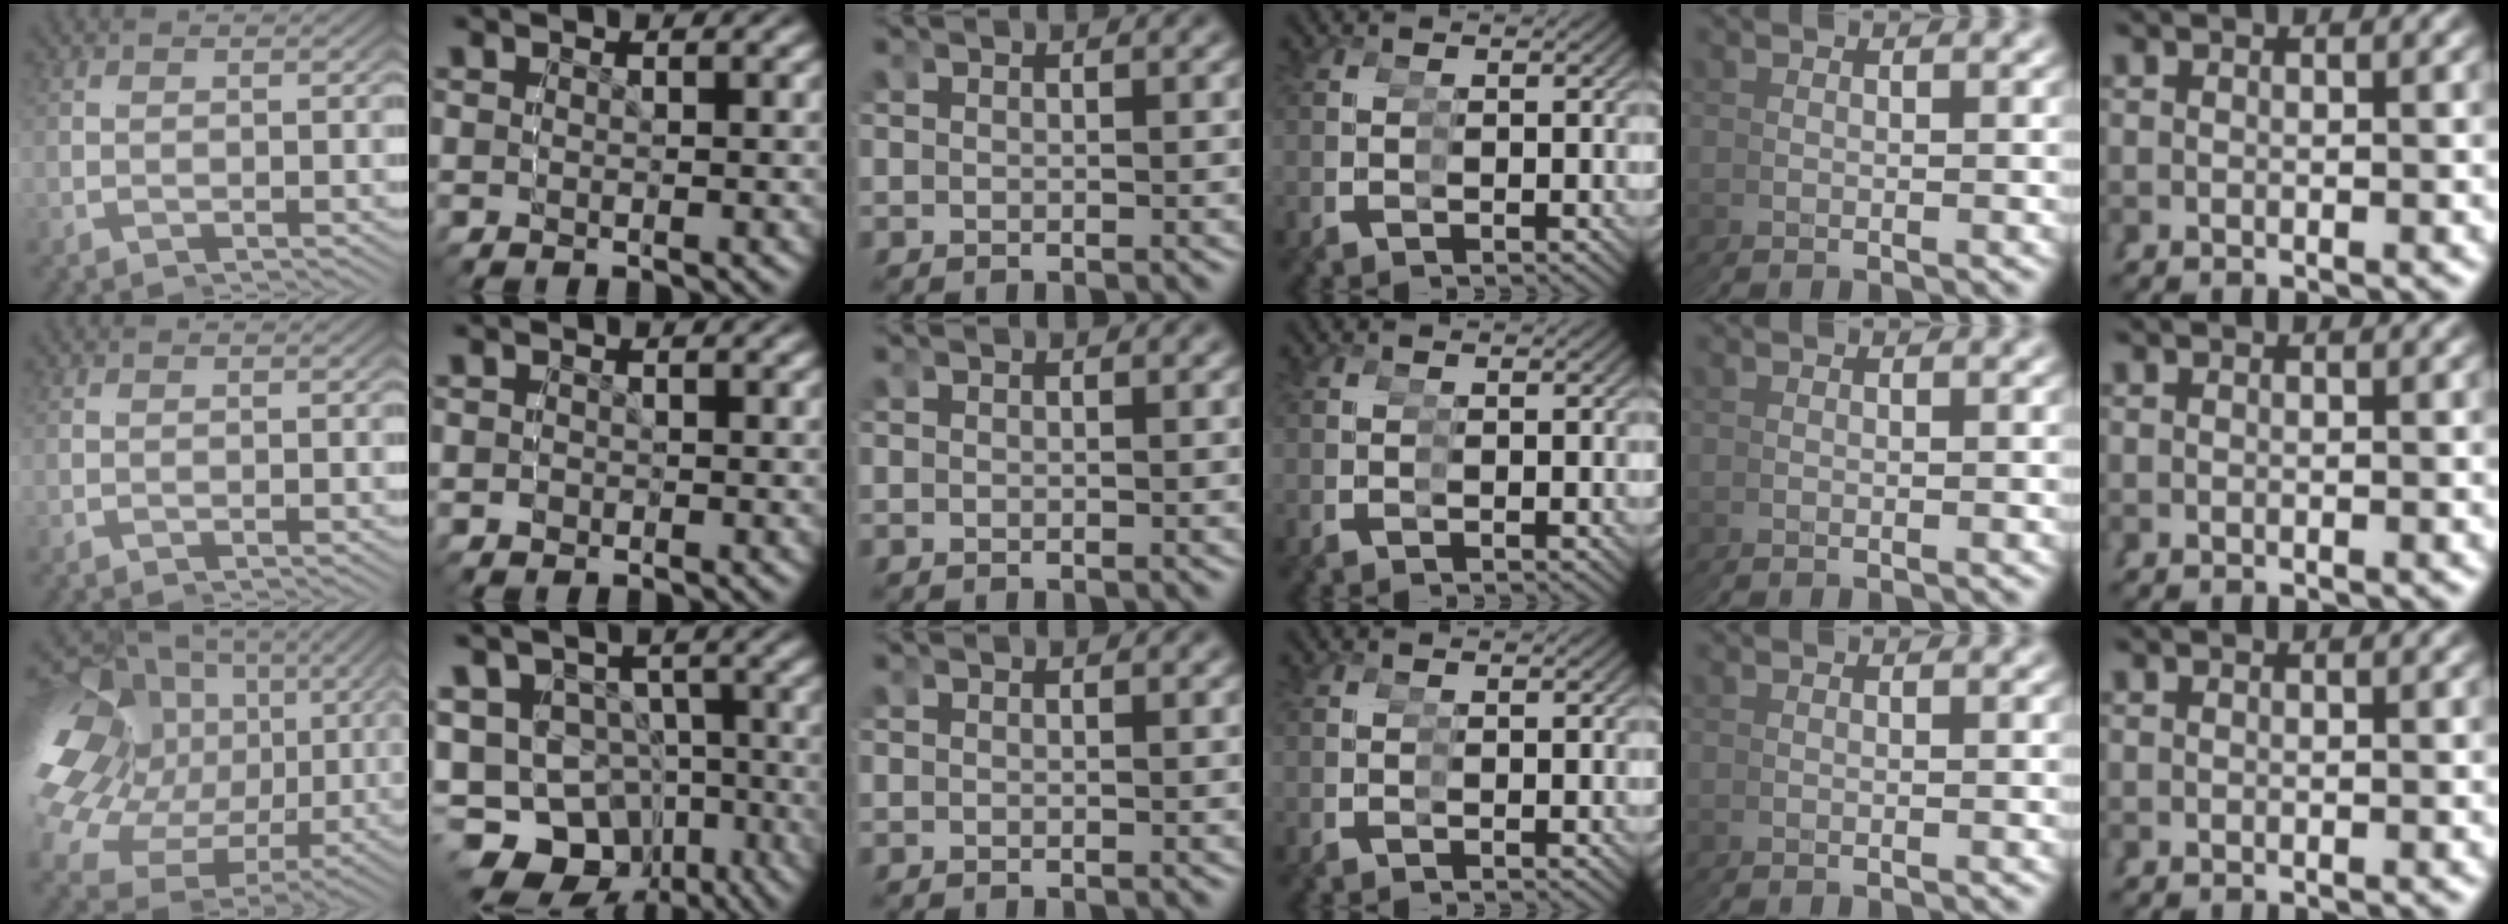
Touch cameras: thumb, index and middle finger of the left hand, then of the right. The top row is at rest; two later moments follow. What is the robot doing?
{"motion": "grasp_and_lifting", "object": "cup"}